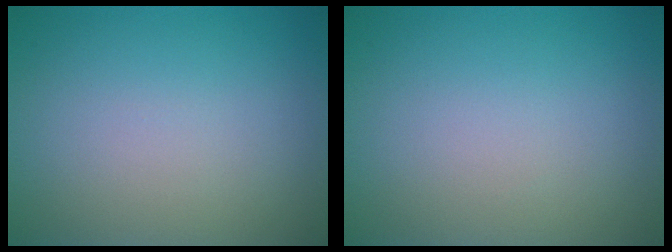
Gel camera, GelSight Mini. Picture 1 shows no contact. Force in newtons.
{"total": 0.0}